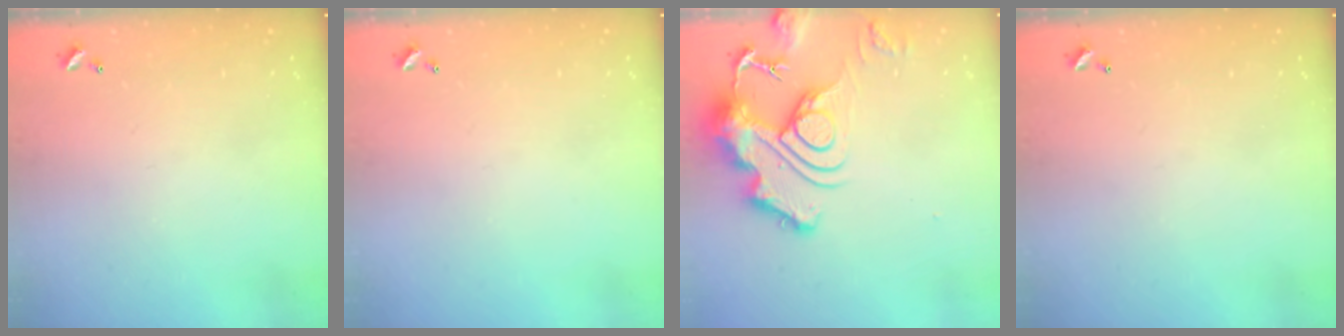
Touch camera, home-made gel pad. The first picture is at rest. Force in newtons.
{"total": 0.0}
{"total": 16.4, "press": 16.3, "slide": 1.5}
{"total": 0.0}